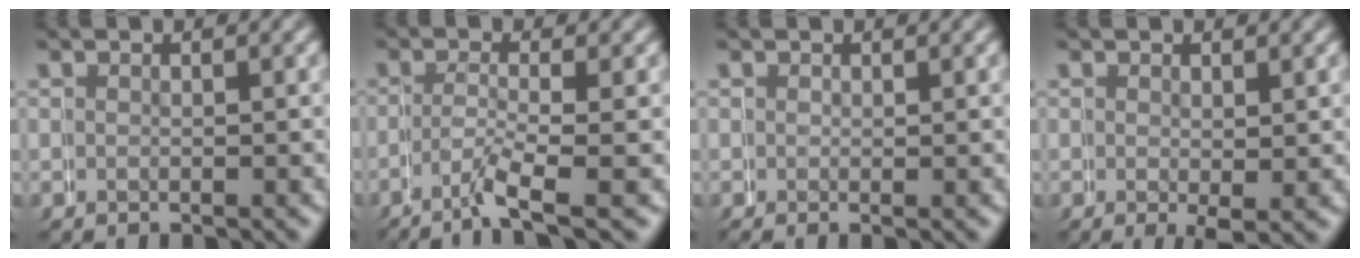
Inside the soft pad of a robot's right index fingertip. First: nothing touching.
{"total": 4.2, "force": [-2.8, 0.8, 3.0], "torque": [-0.058, -0.010, -0.047]}
{"total": 0.0}
{"total": 1.3, "force": [0.0, 0.2, 1.3], "torque": [-0.016, -0.010, 0.003]}